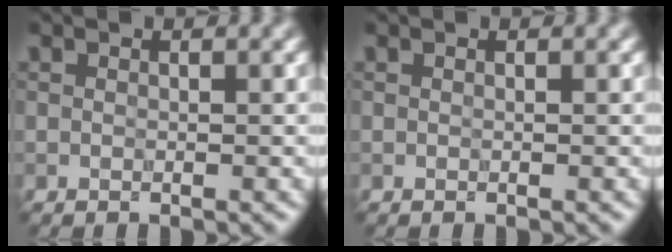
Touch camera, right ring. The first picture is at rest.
{"total": 0.0}